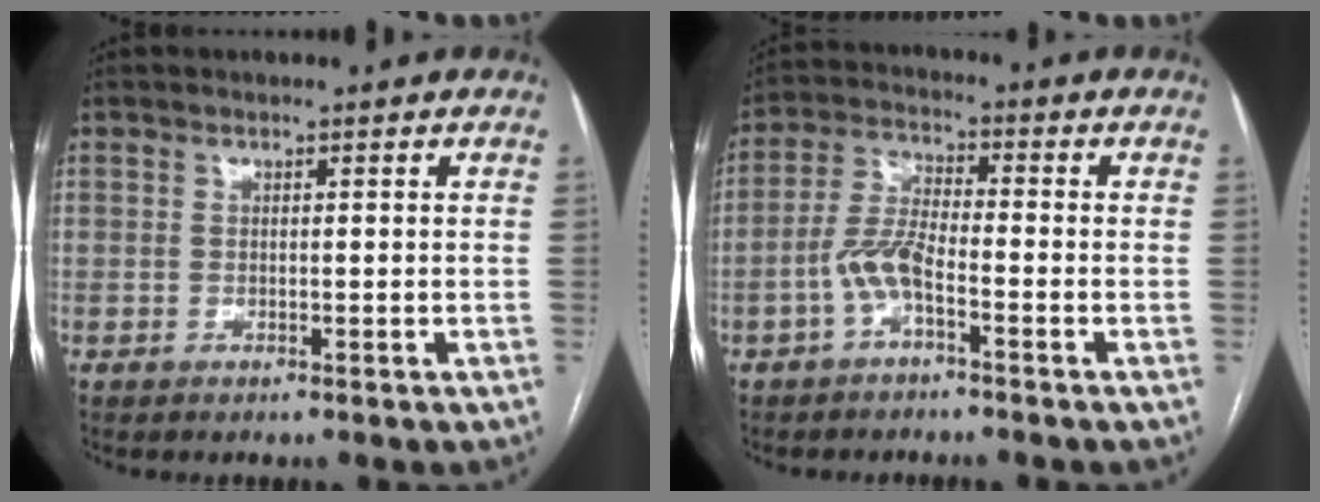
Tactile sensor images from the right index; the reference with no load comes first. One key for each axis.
{"total": 5.6, "fx": -2.7, "fy": 1.5, "fz": 4.6, "tx": -0.107, "ty": 0.011, "tz": -0.057}